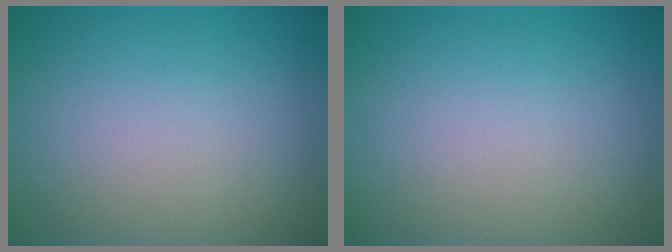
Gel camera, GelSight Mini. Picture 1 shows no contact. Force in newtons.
{"total": 0.0}